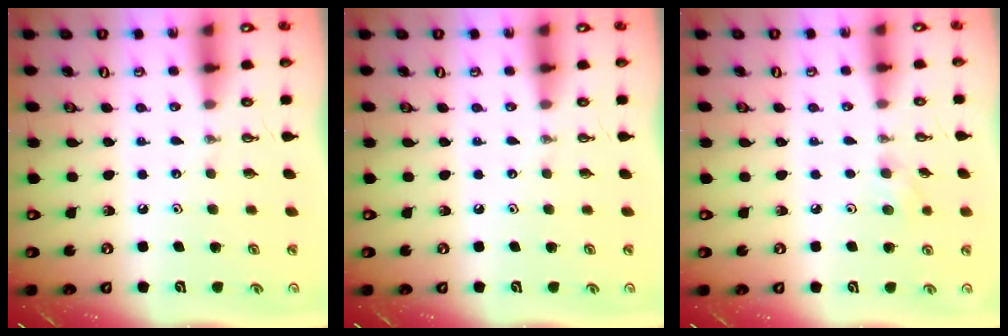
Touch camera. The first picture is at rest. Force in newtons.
{"total": 0.0}
{"total": 4.3, "press": 3.9, "slide": 1.9}